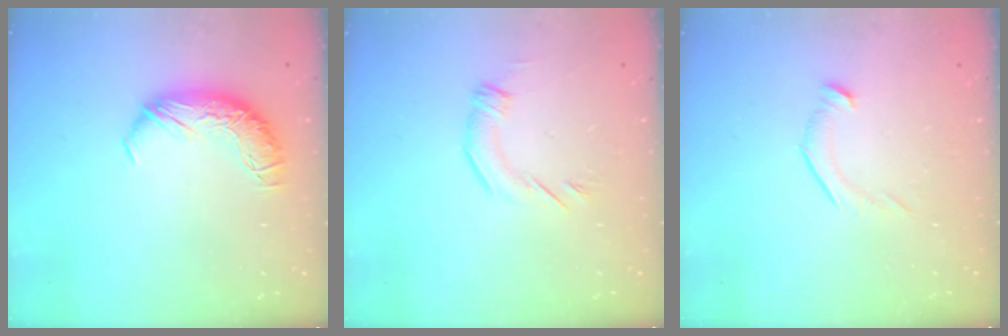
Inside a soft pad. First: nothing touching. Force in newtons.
{"total": 2.4, "press": 2.1, "slide": 1.0}
{"total": 6.1, "press": 6.1, "slide": 1.0}